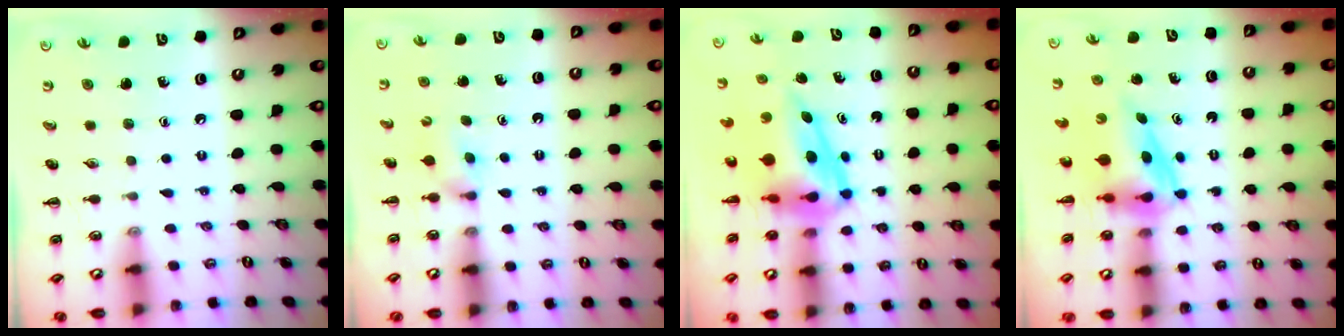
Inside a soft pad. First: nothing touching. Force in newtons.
{"total": 3.4, "press": 3.2, "slide": 1.2}
{"total": 8.2, "press": 7.9, "slide": 2.1}
{"total": 4.0, "press": 3.9, "slide": 0.7}